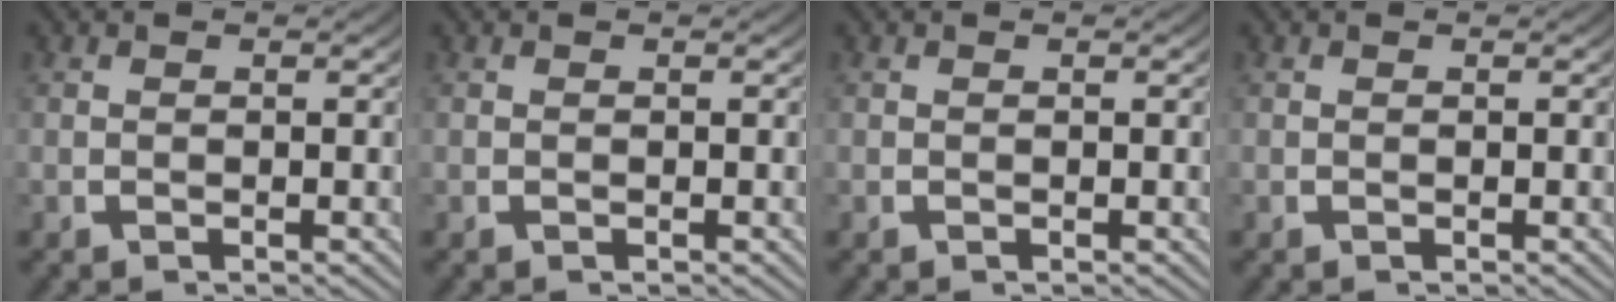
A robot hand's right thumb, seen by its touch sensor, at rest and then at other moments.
{"total": 0.0}
{"total": 0.0}
{"total": 0.0}